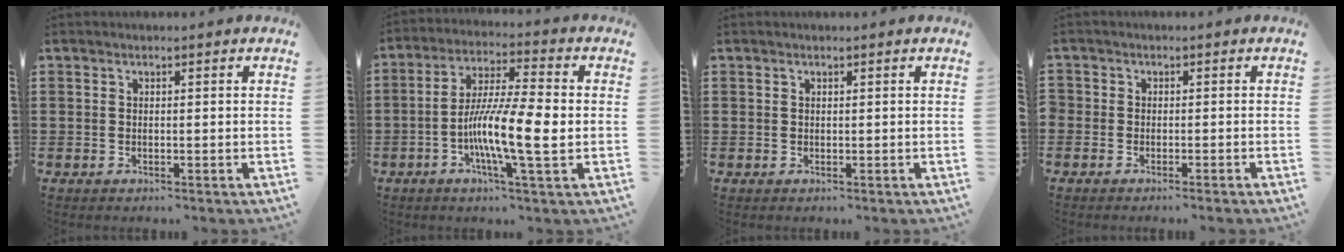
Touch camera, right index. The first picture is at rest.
{"total": 11.4, "force": [-2.3, 1.4, 11.0], "torque": [-0.214, -0.008, -0.049]}
{"total": 0.0}
{"total": 1.1, "force": [-1.1, 0.2, 0.0], "torque": [-0.004, 0.004, -0.023]}